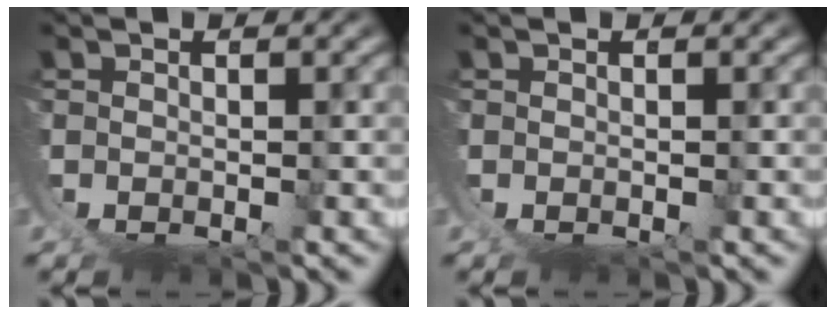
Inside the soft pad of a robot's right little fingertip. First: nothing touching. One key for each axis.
{"total": 0.0}